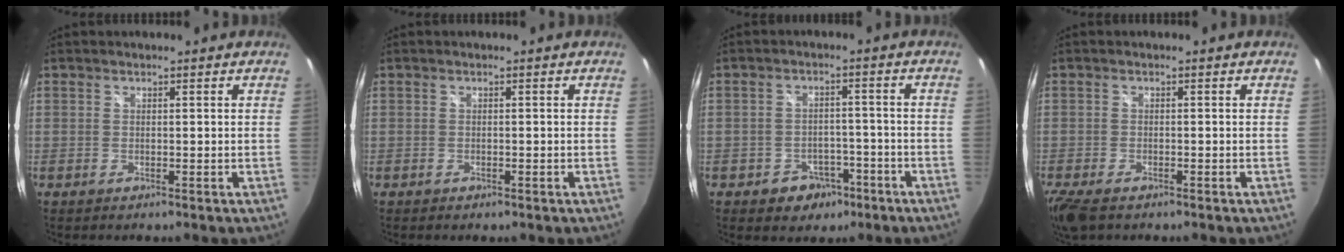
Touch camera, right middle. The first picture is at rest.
{"total": 0.8, "force": [-0.6, 0.5, 0.3], "torque": [-0.006, -0.003, -0.009]}
{"total": 6.4, "force": [-3.7, 4.9, 1.9], "torque": [-0.049, 0.015, -0.037]}
{"total": 6.3, "force": [-4.5, 2.3, 3.8], "torque": [-0.091, -0.029, -0.084]}